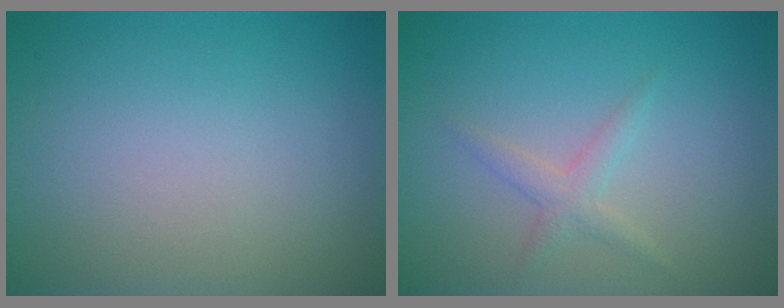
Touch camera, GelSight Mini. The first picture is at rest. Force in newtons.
{"total": 1.6, "press": 1.6, "slide": 0.0}